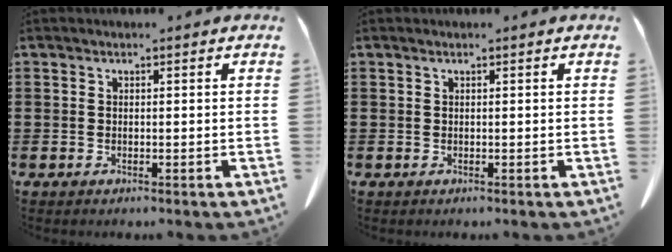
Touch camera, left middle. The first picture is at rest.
{"total": 0.0}